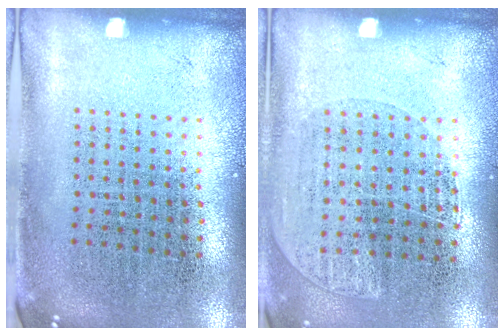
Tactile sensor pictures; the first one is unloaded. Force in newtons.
{"total": 1.1, "press": 1.0, "slide": 0.5}